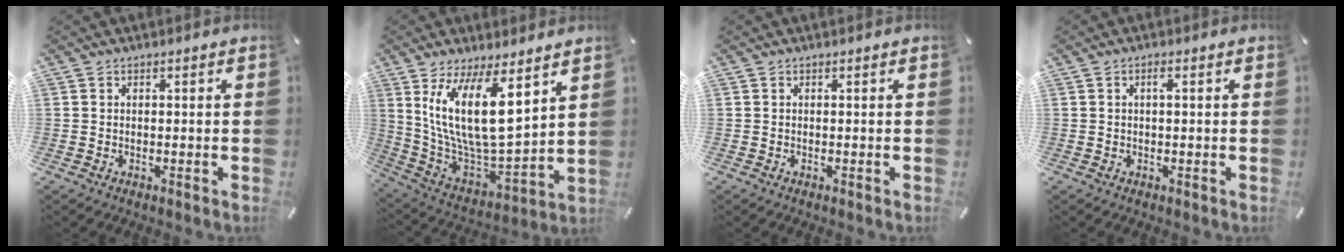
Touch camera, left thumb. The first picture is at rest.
{"total": 19.4, "force": [8.5, 7.6, 15.7], "torque": [-0.330, -0.058, 0.144]}
{"total": 0.0}
{"total": 1.5, "force": [0.3, 0.4, 1.4], "torque": [-0.026, 0.002, 0.003]}